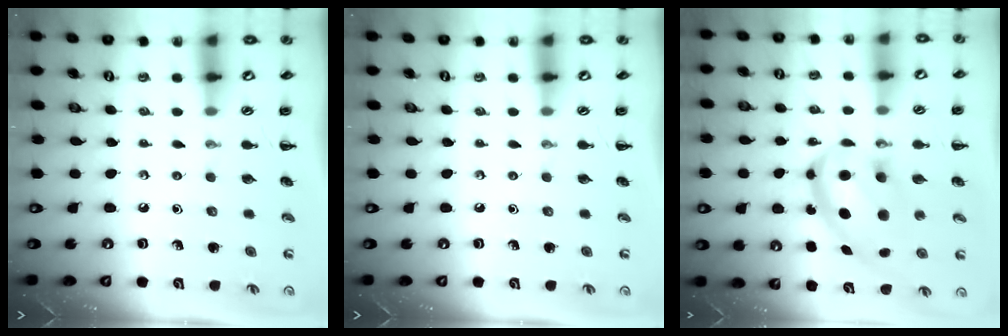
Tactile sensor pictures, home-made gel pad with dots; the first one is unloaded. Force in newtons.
{"total": 0.0}
{"total": 14.1, "press": 13.7, "slide": 3.6}